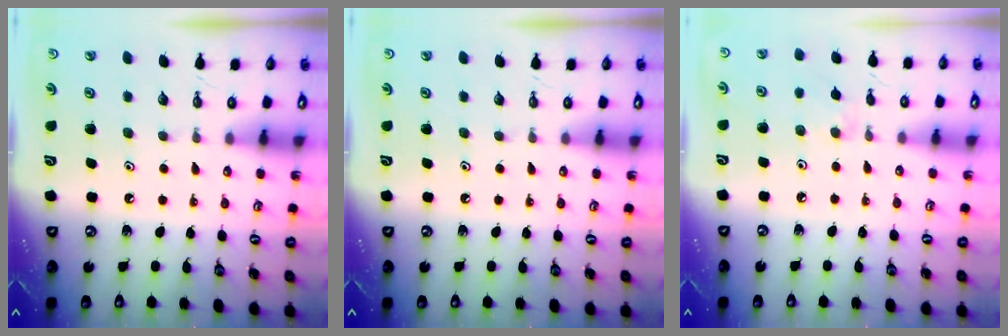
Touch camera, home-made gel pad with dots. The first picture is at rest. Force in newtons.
{"total": 0.0}
{"total": 3.8, "press": 3.7, "slide": 0.7}